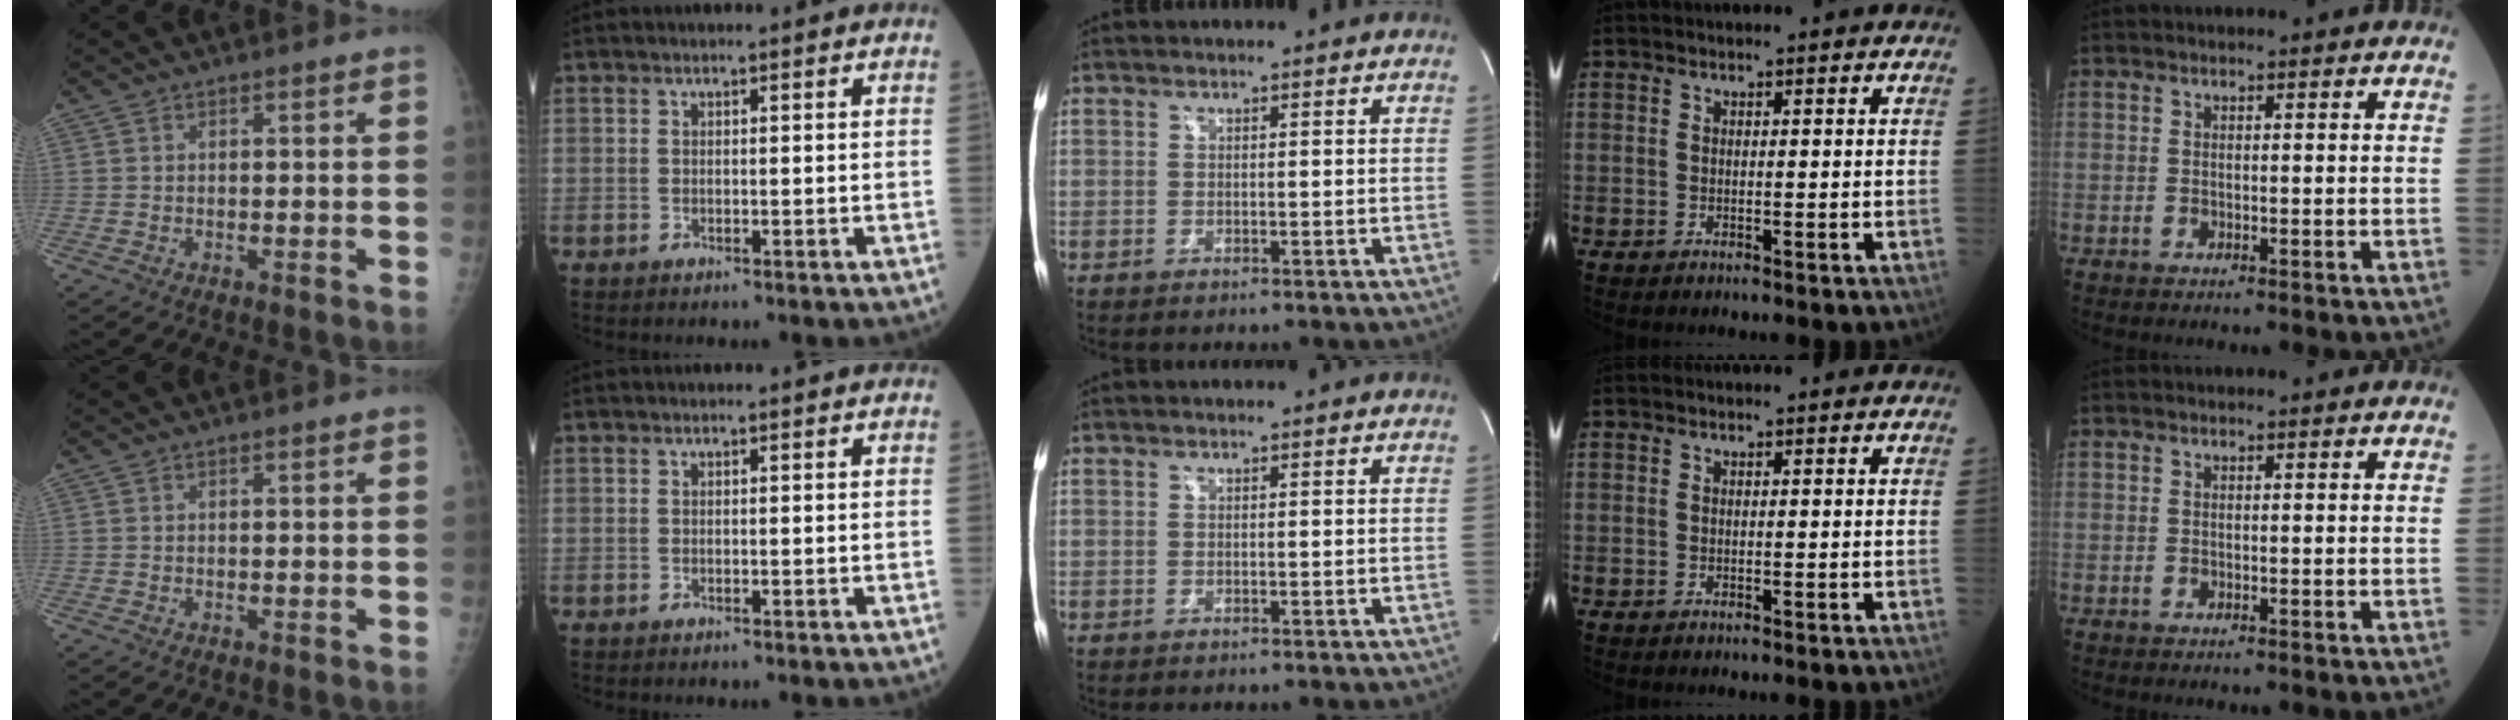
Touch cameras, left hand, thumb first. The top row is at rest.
{}